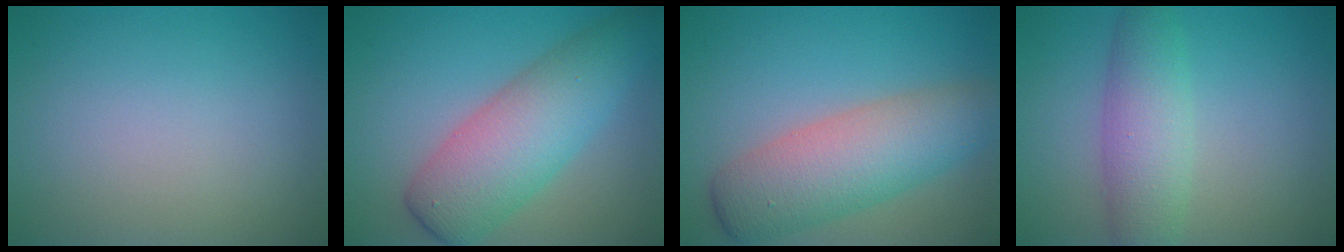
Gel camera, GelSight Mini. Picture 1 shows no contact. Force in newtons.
{"total": 7.5, "press": 7.5, "slide": 0.2}
{"total": 7.2, "press": 7.2, "slide": 0.2}
{"total": 4.7, "press": 4.7, "slide": 0.1}